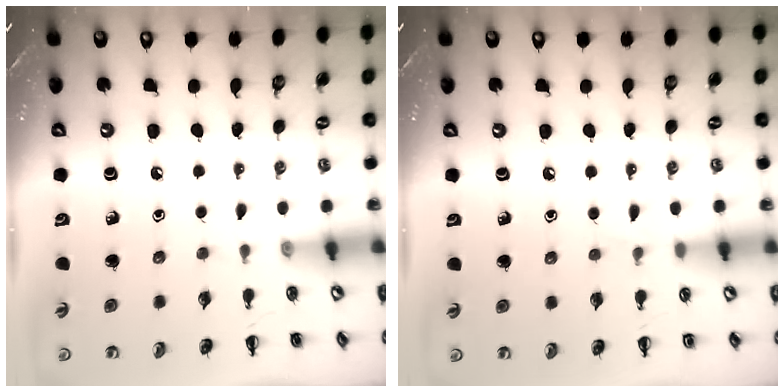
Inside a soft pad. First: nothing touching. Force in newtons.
{"total": 3.4, "press": 3.2, "slide": 1.1}